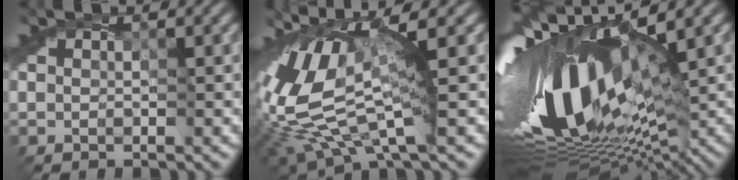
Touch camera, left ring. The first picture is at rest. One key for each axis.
{"total": 9.2, "fx": 2.3, "fy": 2.9, "fz": 8.4, "tx": -0.196, "ty": -0.002, "tz": 0.048}
{"total": 18.0, "fx": 1.7, "fy": 8.9, "fz": 15.6, "tx": -0.330, "ty": -0.027, "tz": 0.044}